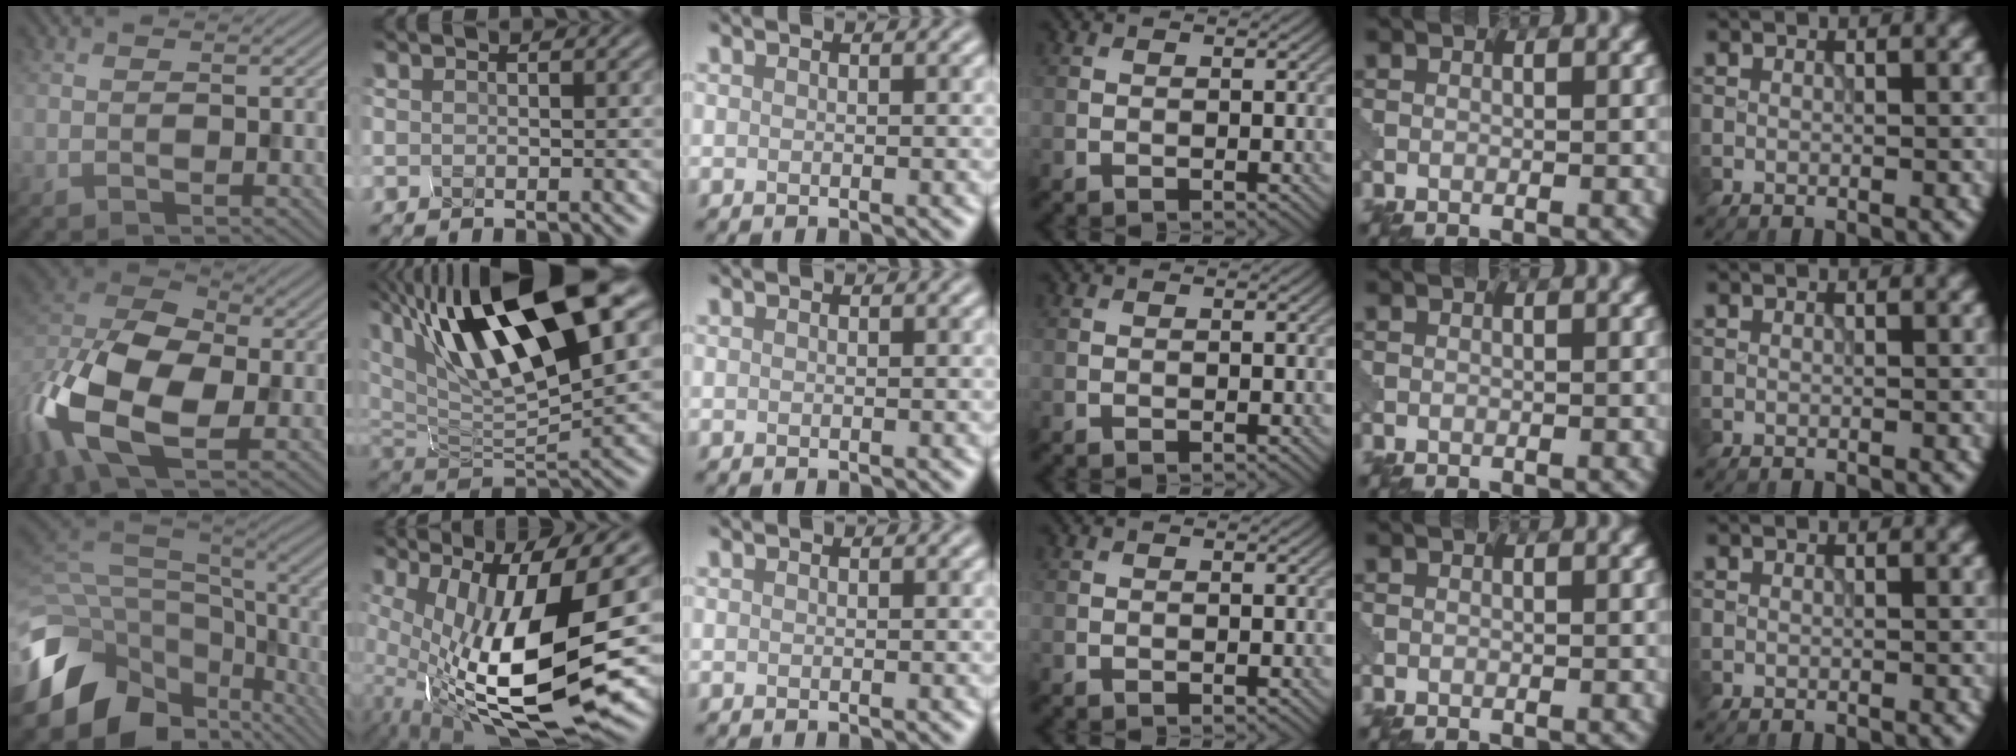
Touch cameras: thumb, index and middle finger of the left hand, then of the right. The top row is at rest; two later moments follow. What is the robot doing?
{"motion": "squeeze", "object": "hand grip exerciser"}